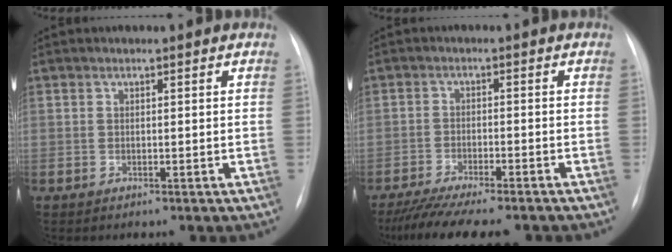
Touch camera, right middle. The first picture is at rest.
{"total": 12.4, "force": [-10.7, 1.3, 6.2], "torque": [-0.095, -0.019, -0.160]}